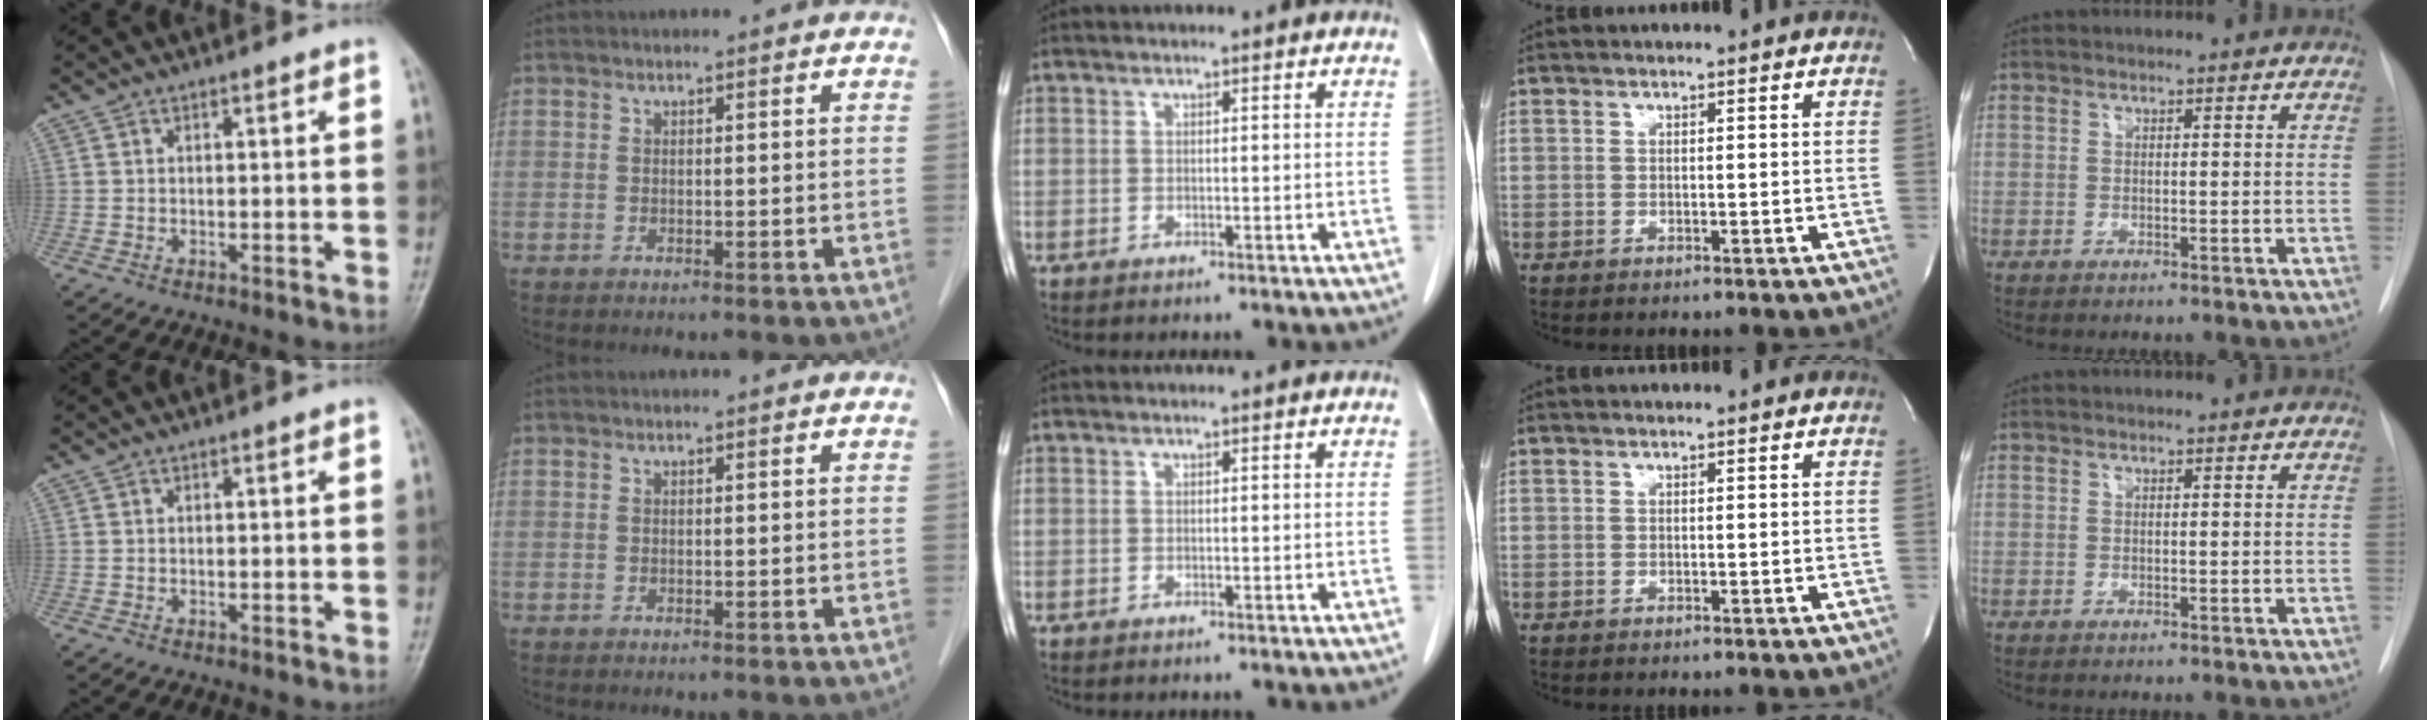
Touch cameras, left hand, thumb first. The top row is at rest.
{}